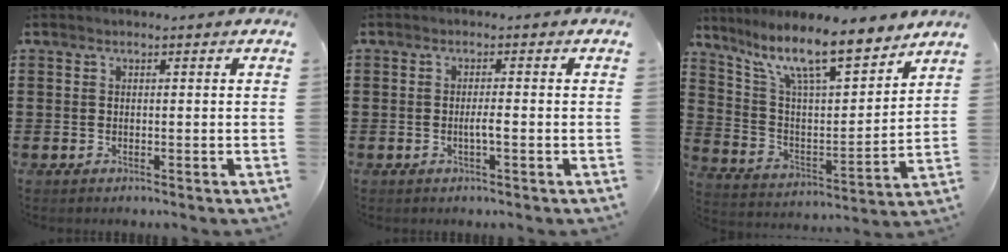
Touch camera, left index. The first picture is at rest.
{"total": 1.9, "force": [-0.4, 0.1, 1.8], "torque": [-0.033, 0.000, -0.009]}
{"total": 12.0, "force": [9.6, 2.4, 6.8], "torque": [-0.148, -0.051, 0.165]}